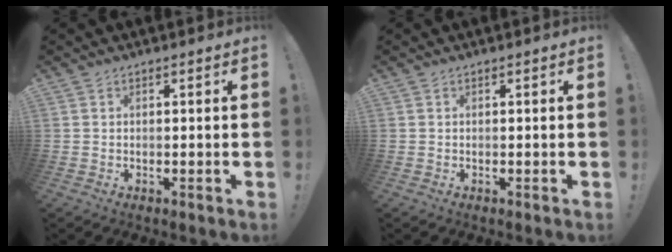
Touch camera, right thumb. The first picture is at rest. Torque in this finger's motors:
{"motor_torque": [0.33, 0.22, 0.32, -0.04, -0.10]}